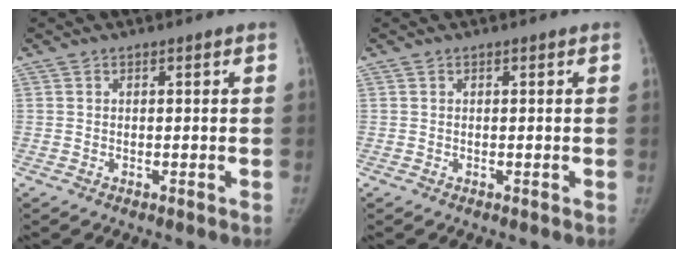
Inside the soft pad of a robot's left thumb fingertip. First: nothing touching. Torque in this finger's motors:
{"motor_torque": [0.00, 0.00, 0.15, -0.14, 0.00]}